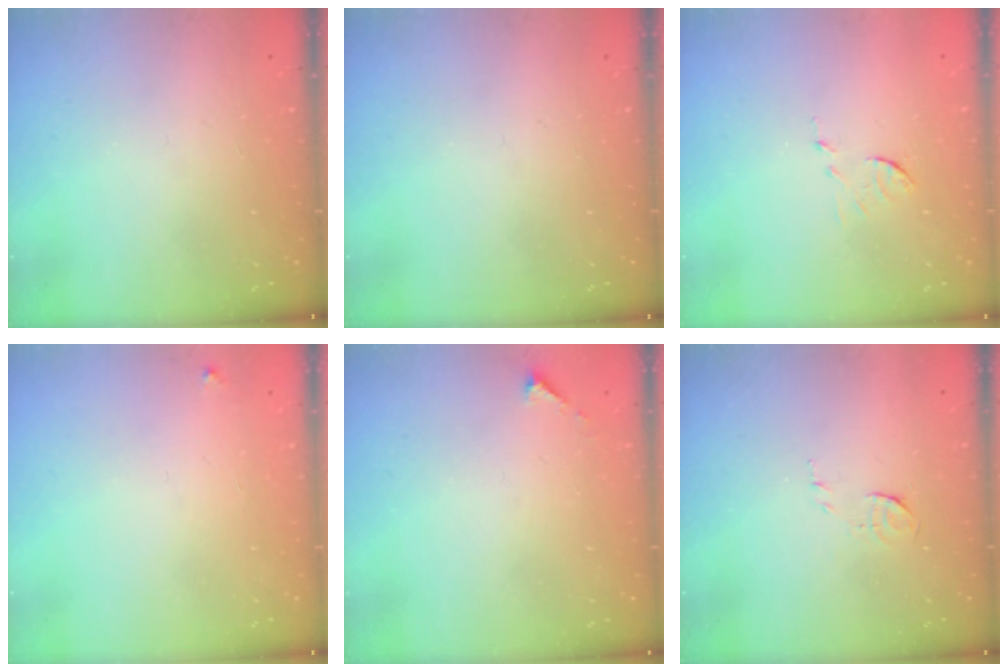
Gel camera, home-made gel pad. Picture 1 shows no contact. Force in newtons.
{"total": 0.0}
{"total": 6.2, "press": 6.2, "slide": 0.2}
{"total": 2.3, "press": 2.3, "slide": 0.2}
{"total": 2.1, "press": 2.1, "slide": 0.2}
{"total": 5.0, "press": 4.9, "slide": 1.2}